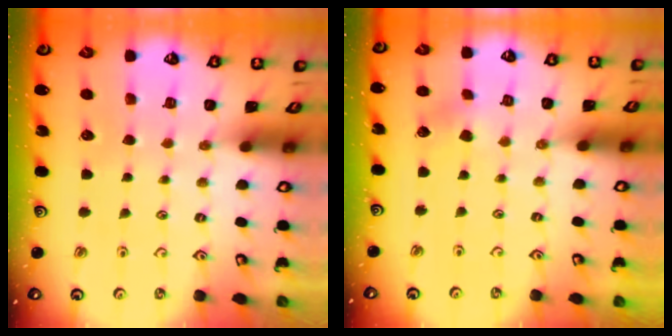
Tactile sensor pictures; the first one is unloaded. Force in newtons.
{"total": 2.0, "press": 1.9, "slide": 0.3}